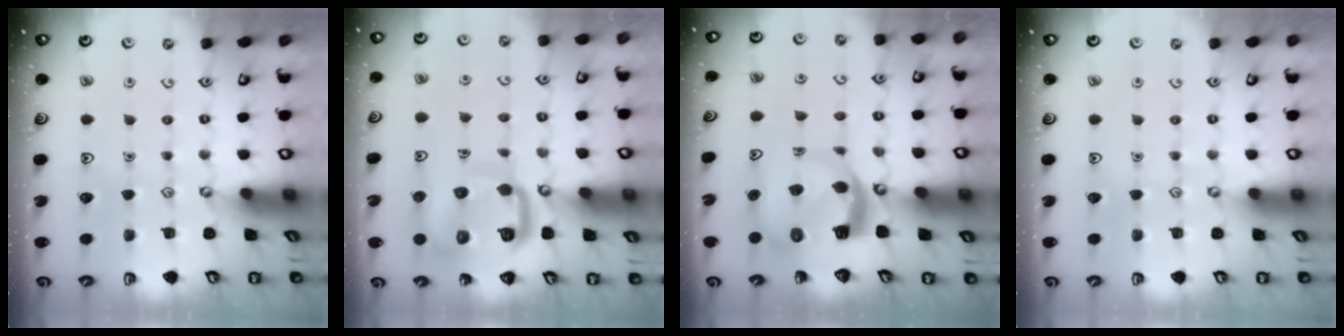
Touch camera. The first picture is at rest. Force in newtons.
{"total": 11.5, "press": 11.5, "slide": 1.1}
{"total": 6.6, "press": 6.5, "slide": 0.8}
{"total": 0.0}